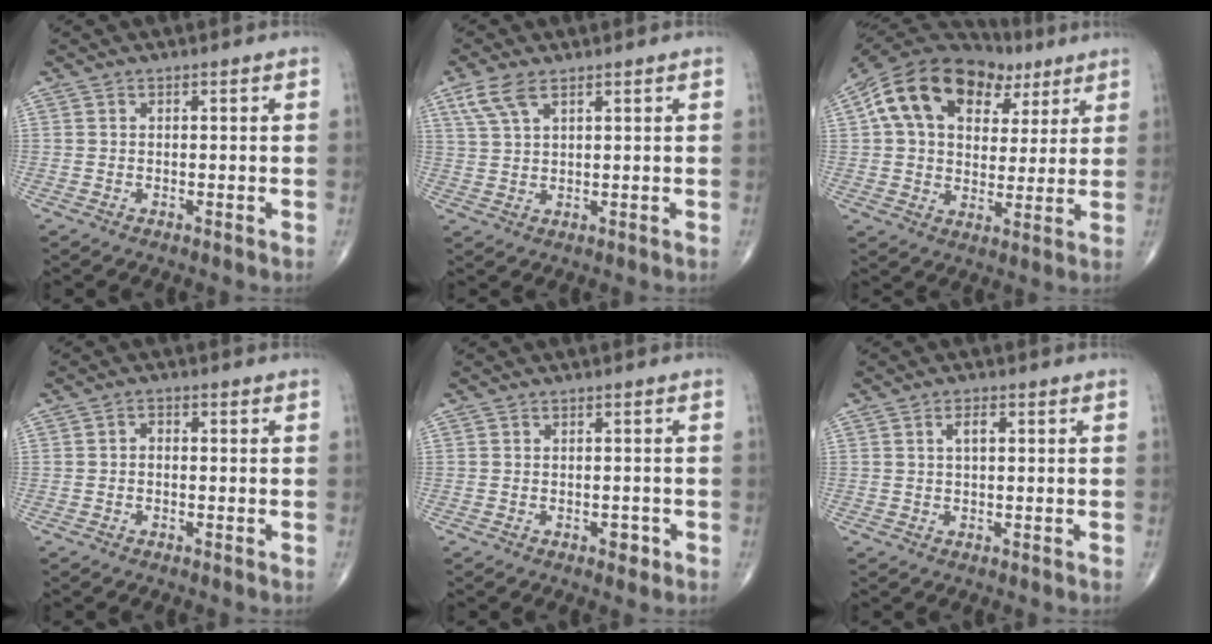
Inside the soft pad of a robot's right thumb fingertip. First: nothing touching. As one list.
[{"total": 5.2, "force": [3.0, 2.2, 3.7], "torque": [-0.086, 0.004, 0.068]}, {"total": 21.8, "force": [9.3, 14.0, 13.9], "torque": [-0.222, 0.019, 0.151]}, {"total": 1.4, "force": [-0.2, 1.0, 1.0], "torque": [-0.006, 0.007, -0.009]}, {"total": 1.8, "force": [-0.8, 1.1, 1.1], "torque": [-0.007, 0.004, -0.011]}, {"total": 2.3, "force": [0.6, 1.0, 2.0], "torque": [-0.031, 0.003, 0.009]}]